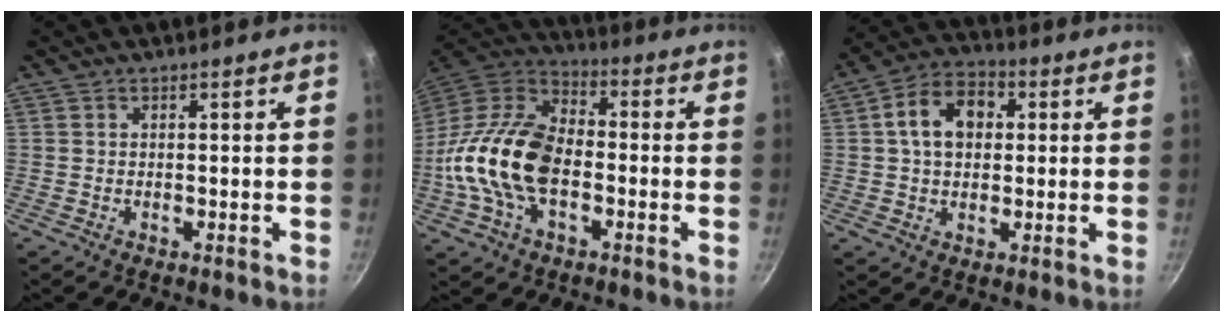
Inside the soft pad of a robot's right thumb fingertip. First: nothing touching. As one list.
[{"total": 19.4, "force": [-3.4, 11.7, 15.0], "torque": [-0.268, 0.036, -0.080]}, {"total": 10.6, "force": [1.9, 7.6, 7.2], "torque": [-0.090, 0.020, 0.018]}]